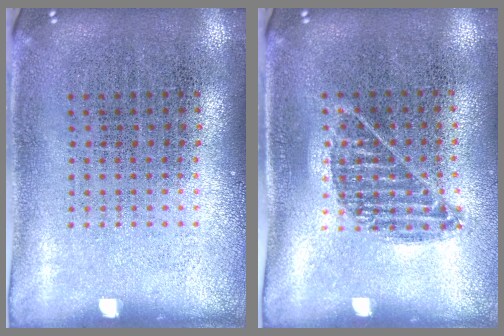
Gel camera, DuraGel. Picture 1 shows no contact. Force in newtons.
{"total": 0.9, "press": 0.8, "slide": 0.4}